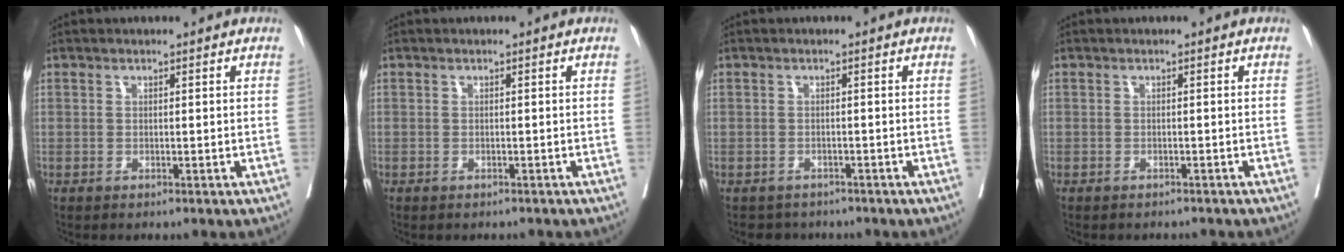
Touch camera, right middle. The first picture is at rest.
{"total": 1.1, "force": [-1.0, 0.4, 0.2], "torque": [-0.007, -0.001, -0.017]}
{"total": 3.1, "force": [-2.6, 1.6, -0.2], "torque": [-0.001, 0.002, -0.040]}
{"total": 3.1, "force": [-2.8, 1.0, 0.6], "torque": [-0.009, -0.001, -0.037]}